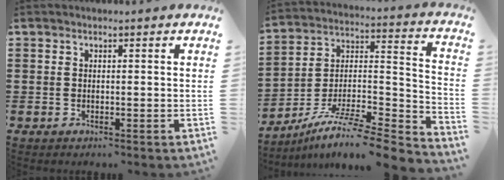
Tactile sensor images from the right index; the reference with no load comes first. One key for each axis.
{"total": 9.5, "fx": -7.6, "fy": 2.0, "fz": 5.4, "tx": -0.095, "ty": 0.010, "tz": -0.150}